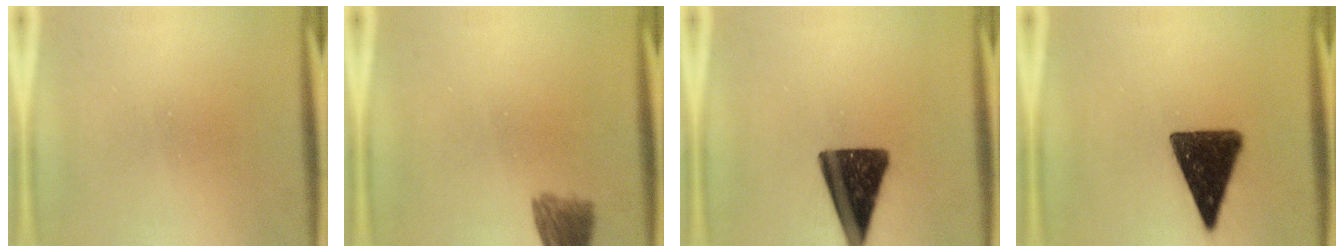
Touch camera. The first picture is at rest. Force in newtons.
{"total": 5.3}
{"total": 13.8}
{"total": 13.7}